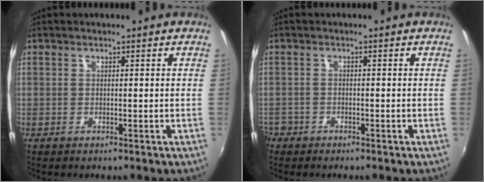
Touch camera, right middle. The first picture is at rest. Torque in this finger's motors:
{"motor_torque": [-0.21, -0.07, 0.01, 0.00]}